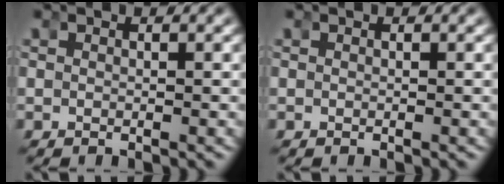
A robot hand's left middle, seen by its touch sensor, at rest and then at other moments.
{"total": 0.0}